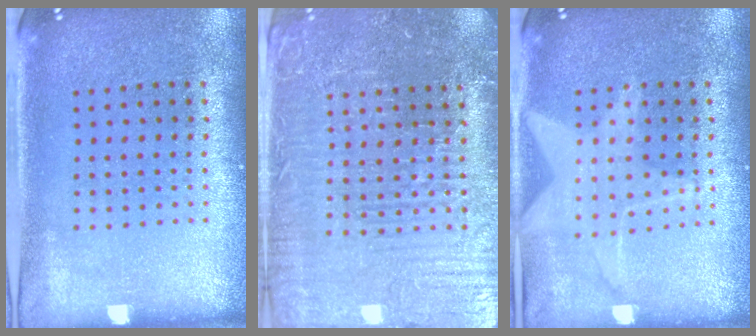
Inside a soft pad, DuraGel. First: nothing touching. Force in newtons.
{"total": 4.5, "press": 4.4, "slide": 1.3}
{"total": 1.4, "press": 1.3, "slide": 0.4}